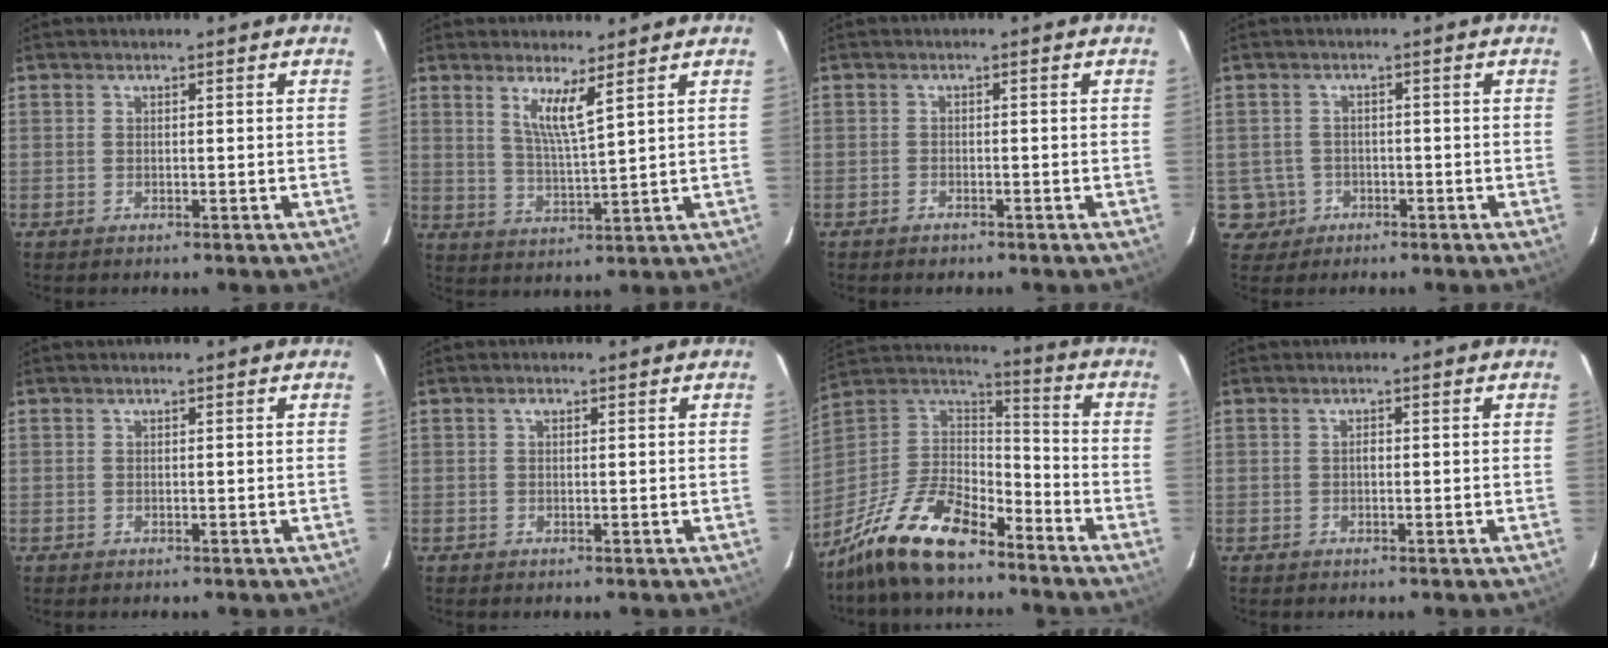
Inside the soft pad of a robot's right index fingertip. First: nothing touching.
{"total": 5.8, "force": [3.5, 0.2, 4.7], "torque": [-0.091, -0.011, 0.066]}
{"total": 1.3, "force": [-1.1, 0.8, 0.2], "torque": [-0.008, 0.004, -0.019]}
{"total": 4.3, "force": [-1.4, 4.0, 0.1], "torque": [-0.009, 0.016, -0.021]}
{"total": 0.0}
{"total": 0.8, "force": [0.3, 0.5, 0.5], "torque": [-0.009, 0.005, 0.005]}
{"total": 20.0, "force": [-14.6, 7.6, 11.4], "torque": [-0.249, -0.007, -0.267]}
{"total": 0.7, "force": [-0.1, 0.5, 0.5], "torque": [-0.007, 0.005, -0.002]}